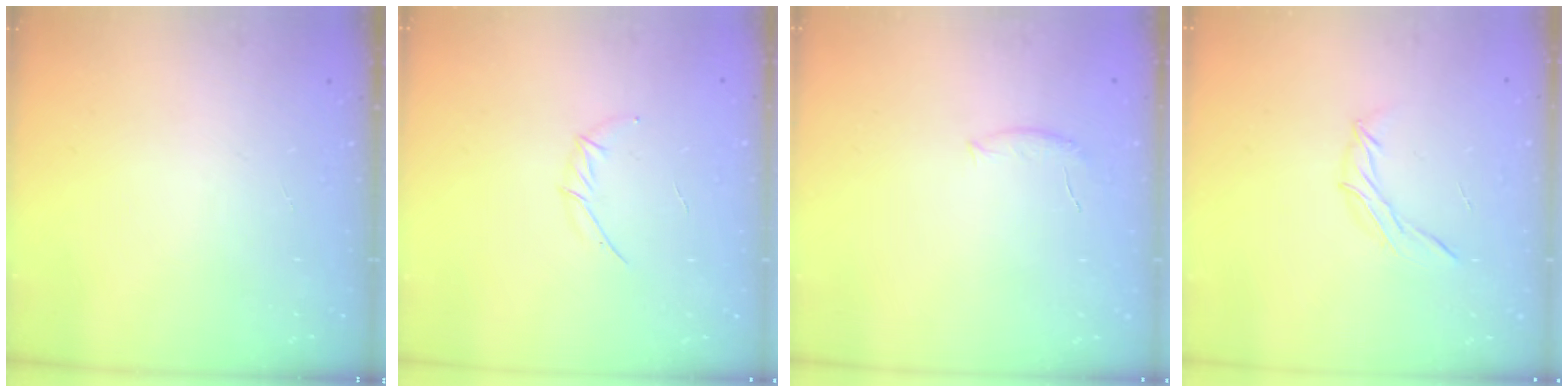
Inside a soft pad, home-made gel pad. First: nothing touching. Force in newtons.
{"total": 3.9, "press": 3.8, "slide": 0.8}
{"total": 6.5, "press": 6.3, "slide": 1.2}
{"total": 7.2, "press": 7.0, "slide": 1.8}